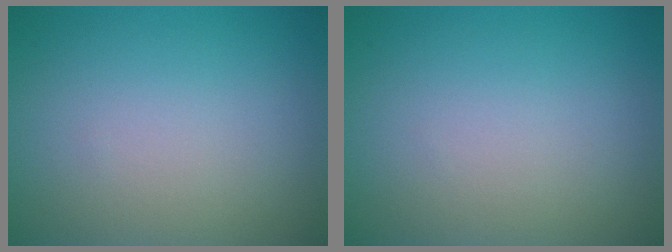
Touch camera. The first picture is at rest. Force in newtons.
{"total": 0.0}